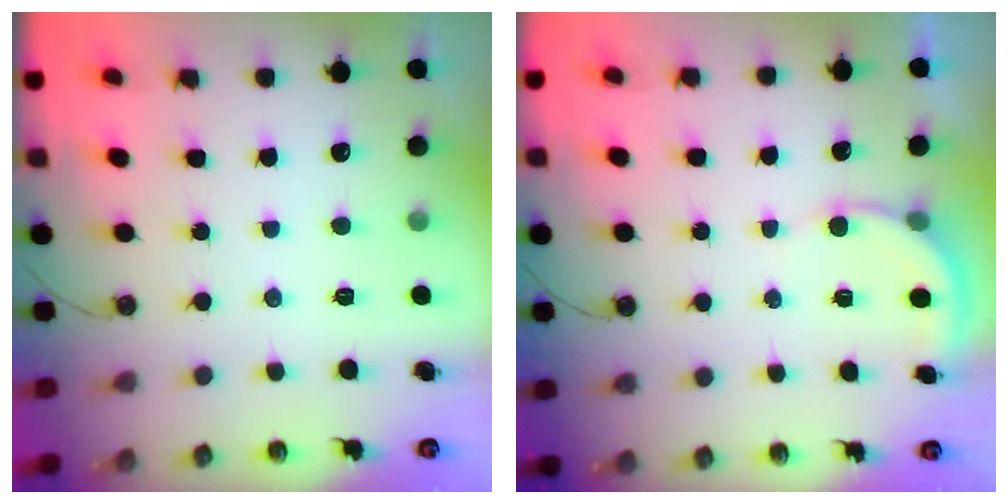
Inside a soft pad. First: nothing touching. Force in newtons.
{"total": 4.3, "press": 4.3, "slide": 0.4}